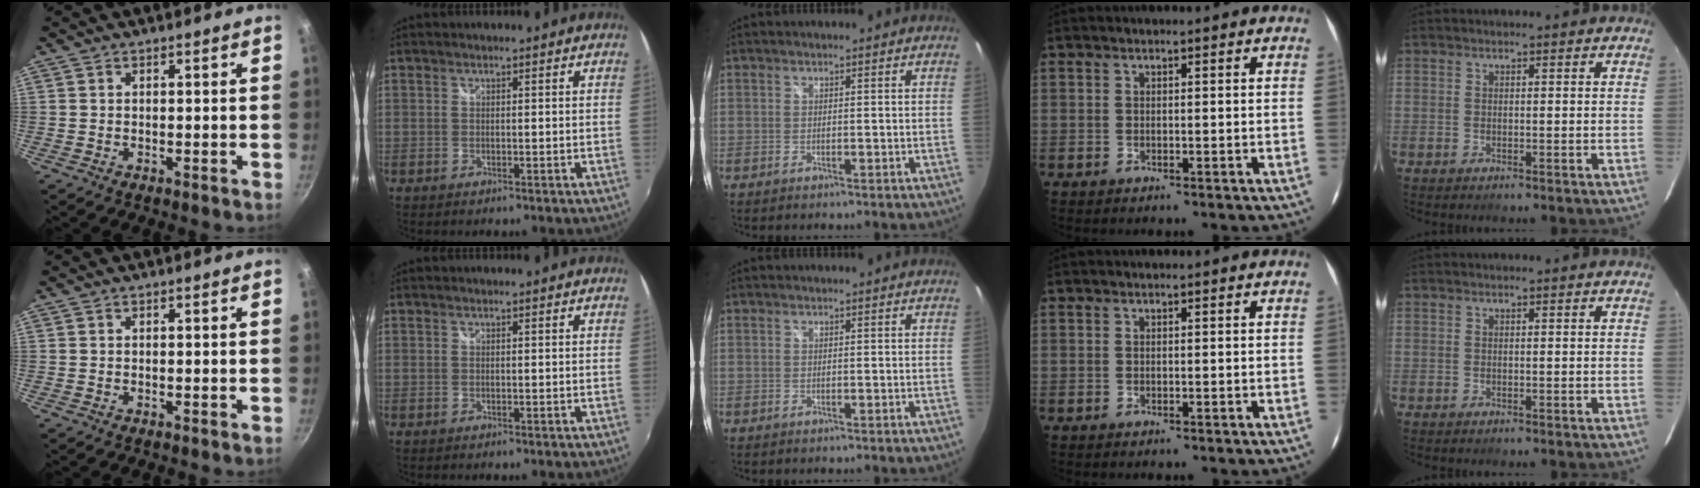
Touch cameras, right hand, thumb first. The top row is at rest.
{}